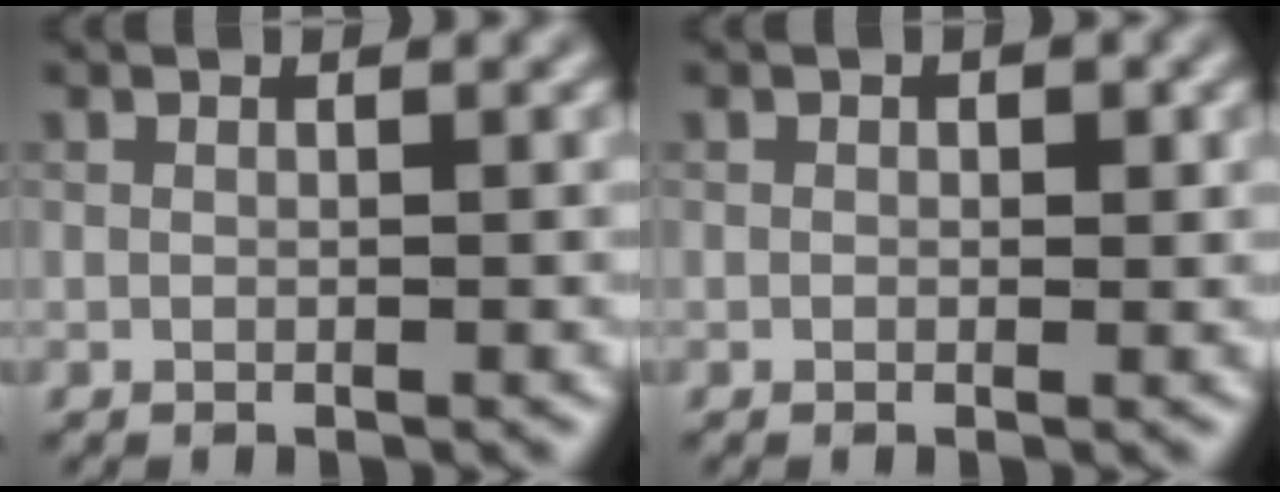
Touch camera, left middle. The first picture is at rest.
{"total": 0.0}